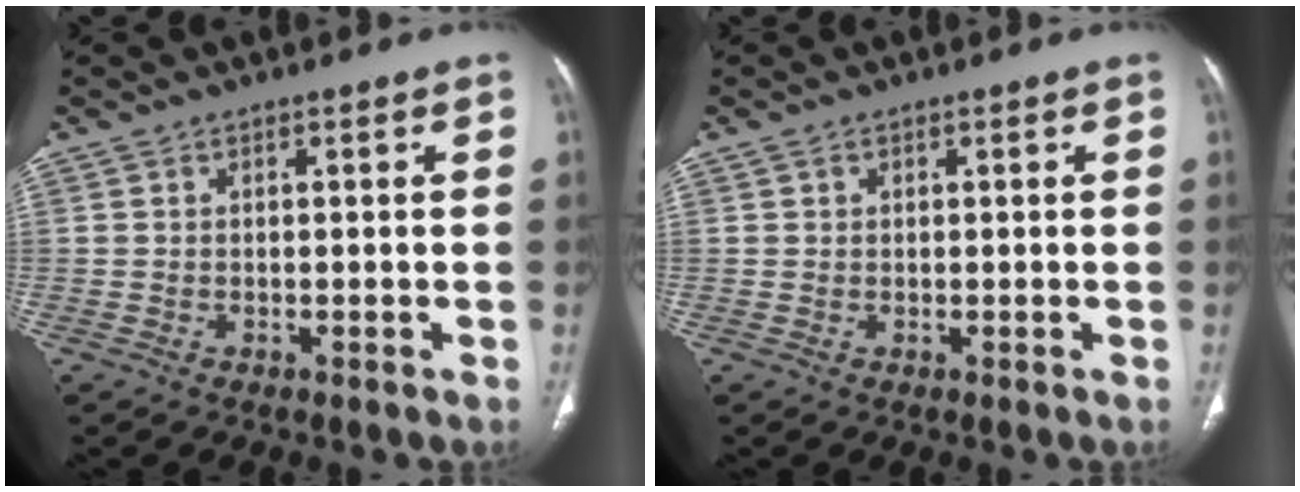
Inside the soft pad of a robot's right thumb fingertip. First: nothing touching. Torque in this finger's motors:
{"motor_torque": [-0.02, -0.62, -0.25, 0.08, 0.04]}